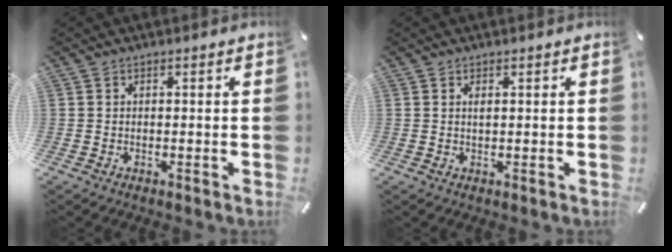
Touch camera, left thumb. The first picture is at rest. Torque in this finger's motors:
{"motor_torque": [-0.12, -0.01, 0.04, -0.19, 0.00]}